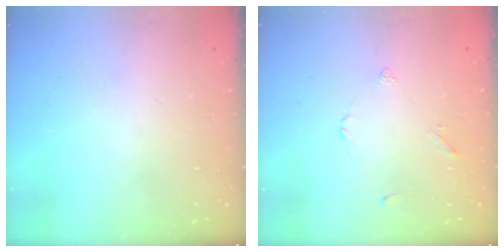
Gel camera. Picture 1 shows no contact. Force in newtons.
{"total": 2.2, "press": 2.2, "slide": 0.5}